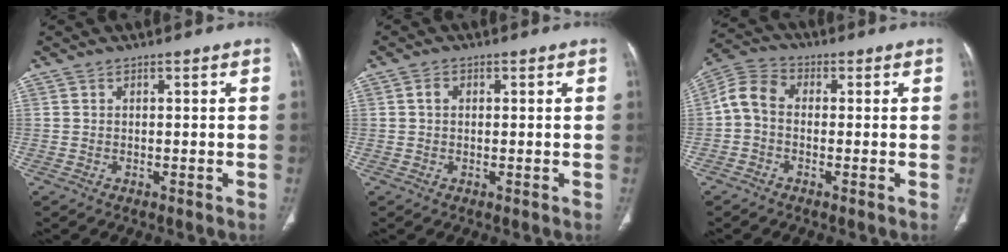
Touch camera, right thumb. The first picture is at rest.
{"total": 1.9, "force": [0.3, 1.4, 1.2], "torque": [-0.015, 0.006, 0.007]}
{"total": 6.8, "force": [-0.4, 5.0, 4.6], "torque": [-0.078, 0.023, -0.025]}